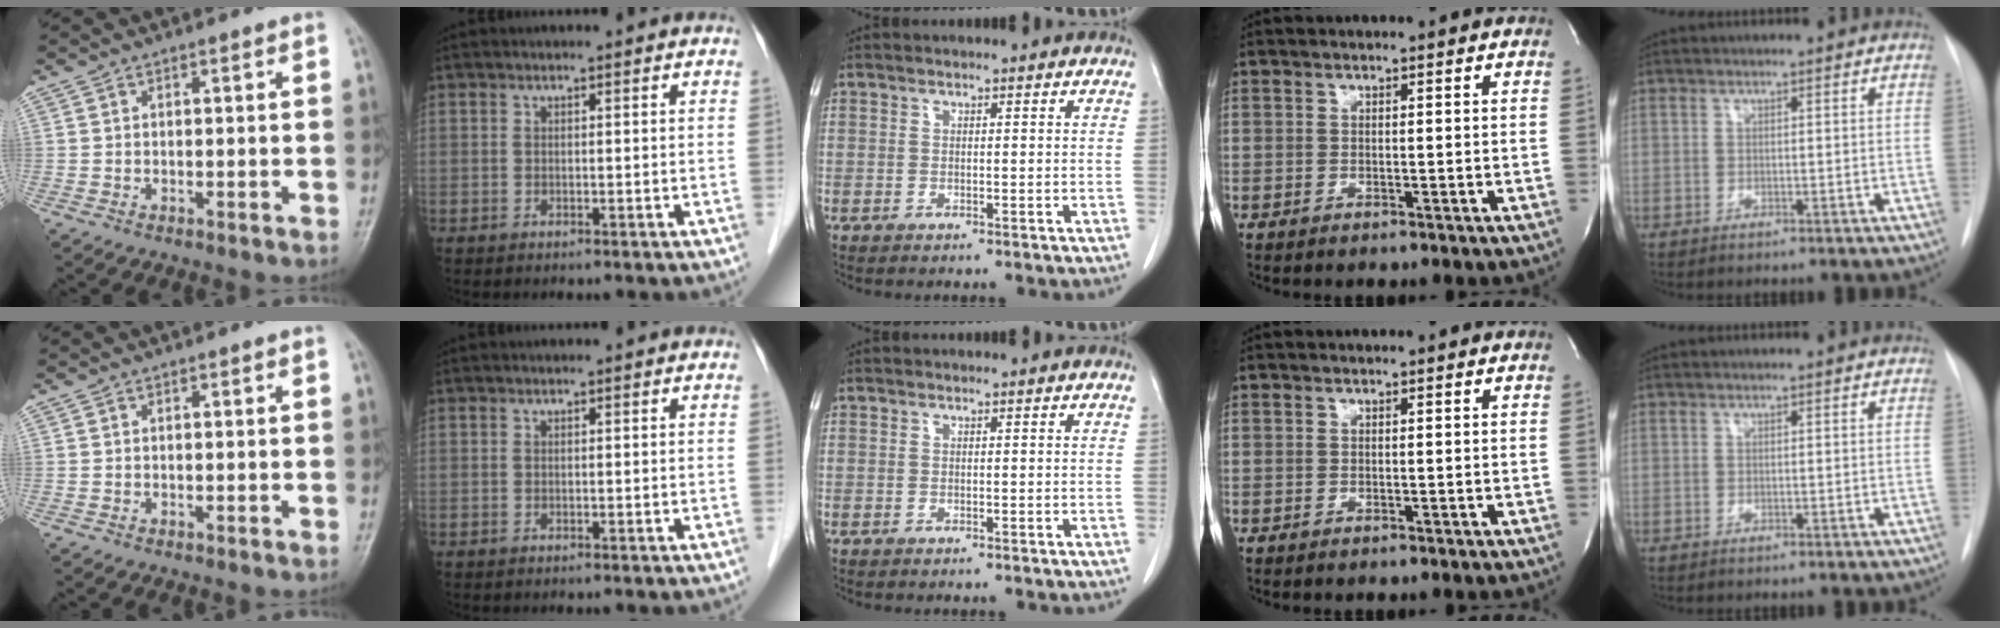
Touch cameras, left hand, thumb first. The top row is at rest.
{}